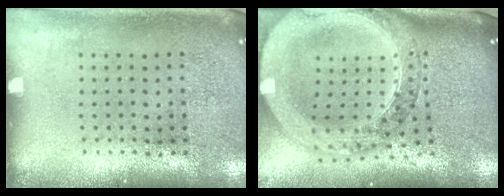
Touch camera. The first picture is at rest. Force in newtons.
{"total": 3.8, "press": 3.0, "slide": 2.3}